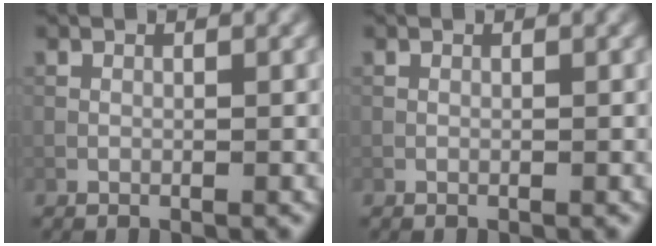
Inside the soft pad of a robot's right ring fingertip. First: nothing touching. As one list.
[{"total": 0.0}]